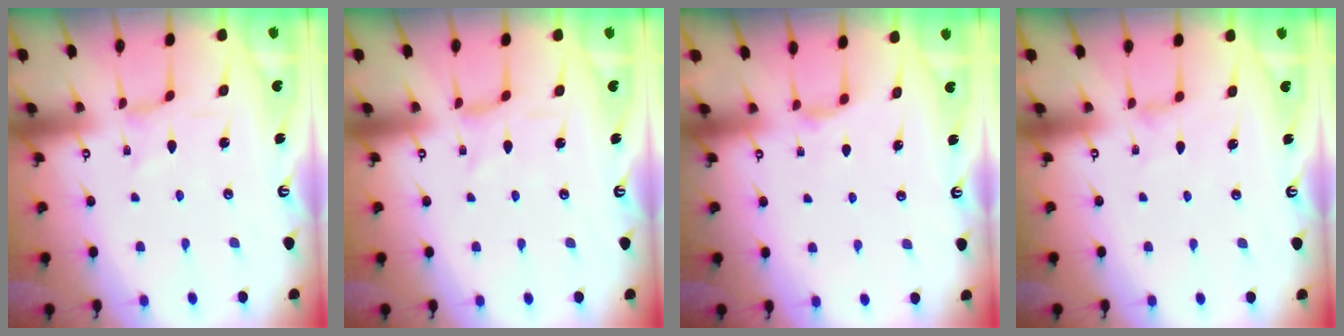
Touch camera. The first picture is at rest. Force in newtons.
{"total": 0.0}
{"total": 3.5, "press": 3.4, "slide": 0.5}
{"total": 2.3, "press": 2.3, "slide": 0.4}